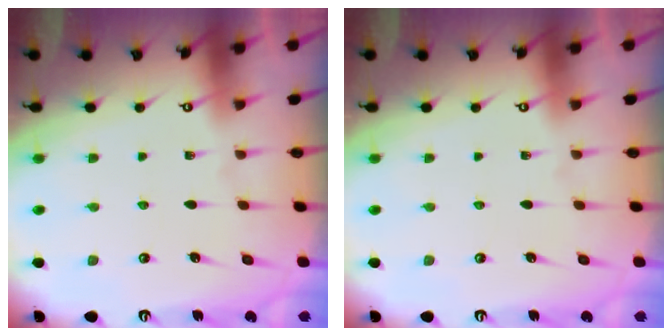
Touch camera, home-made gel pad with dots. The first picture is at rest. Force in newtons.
{"total": 0.0}